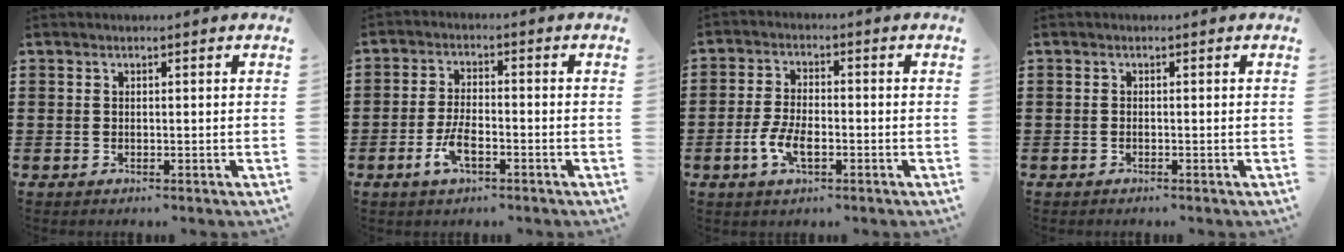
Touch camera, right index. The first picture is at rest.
{"total": 4.4, "force": [-2.0, 1.7, 3.6], "torque": [-0.080, 0.001, -0.042]}
{"total": 5.1, "force": [-2.0, 2.3, 4.1], "torque": [-0.096, -0.006, -0.044]}
{"total": 0.0}